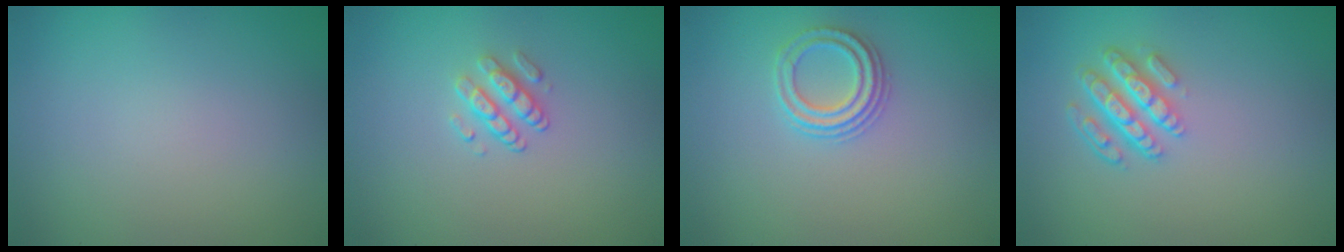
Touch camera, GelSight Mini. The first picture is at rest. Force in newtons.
{"total": 1.8, "press": 1.3, "slide": 1.2}
{"total": 2.3, "press": 2.2, "slide": 0.8}
{"total": 4.4, "press": 3.3, "slide": 2.9}